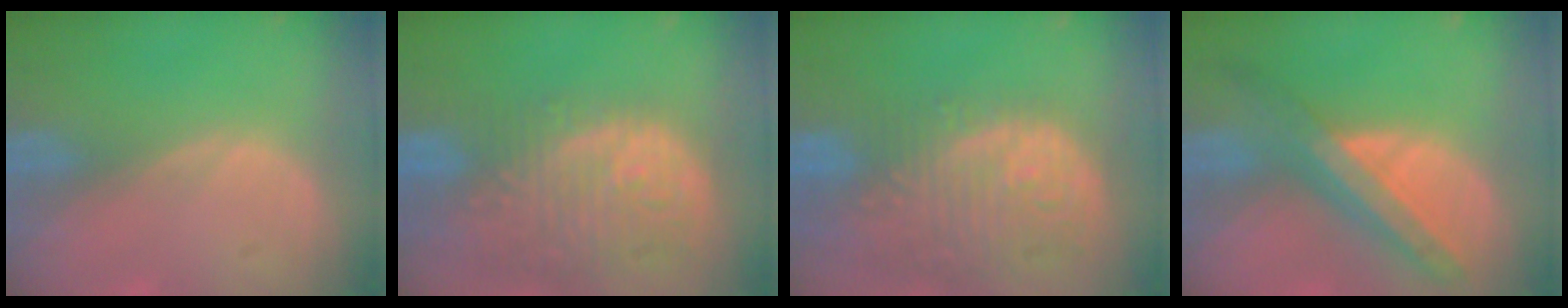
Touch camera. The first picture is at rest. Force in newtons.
{"total": 13.6, "press": 11.4, "slide": 7.4}
{"total": 13.7, "press": 11.4, "slide": 7.6}
{"total": 8.7, "press": 7.6, "slide": 4.2}